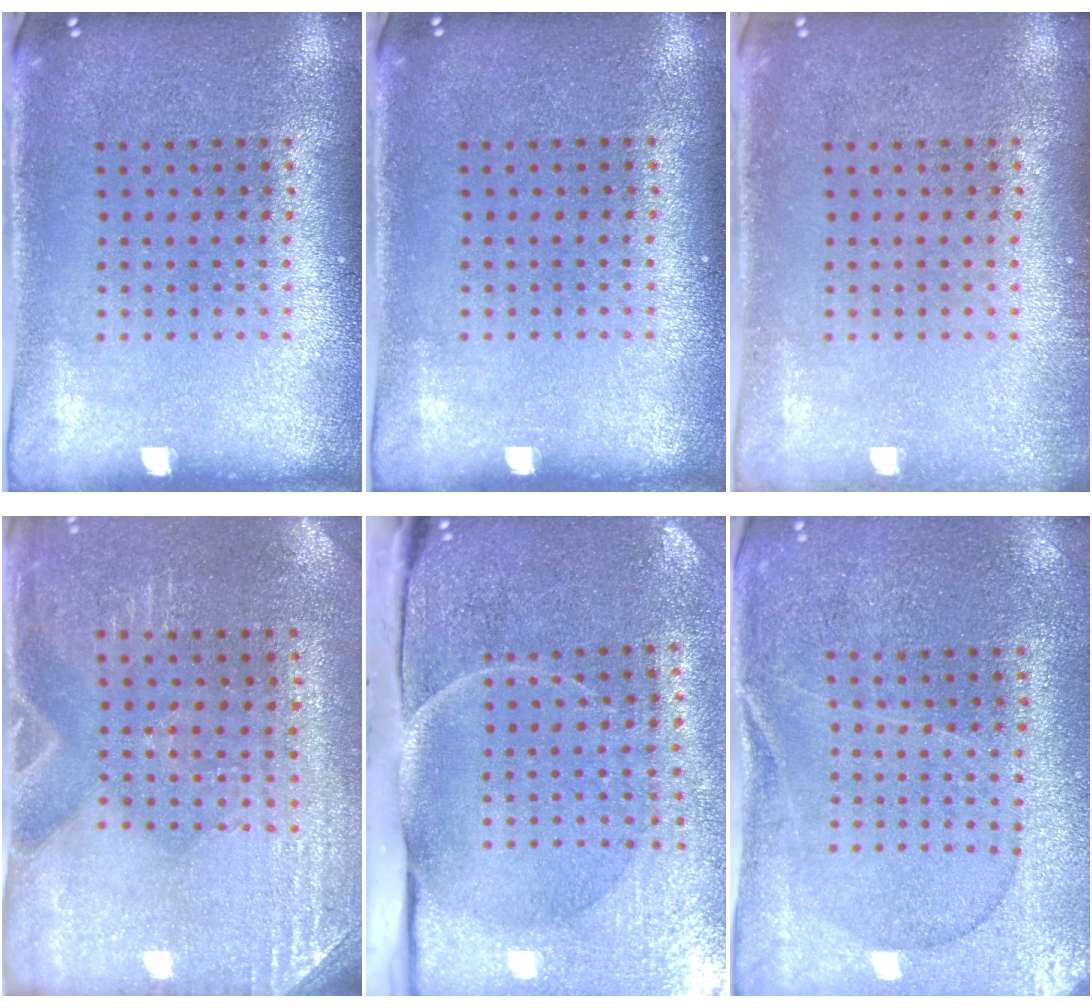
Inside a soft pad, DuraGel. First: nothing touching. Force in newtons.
{"total": 0.0}
{"total": 0.8, "press": 0.8, "slide": 0.0}
{"total": 3.0, "press": 2.8, "slide": 1.0}
{"total": 4.9, "press": 3.9, "slide": 2.9}
{"total": 0.6, "press": 0.5, "slide": 0.3}